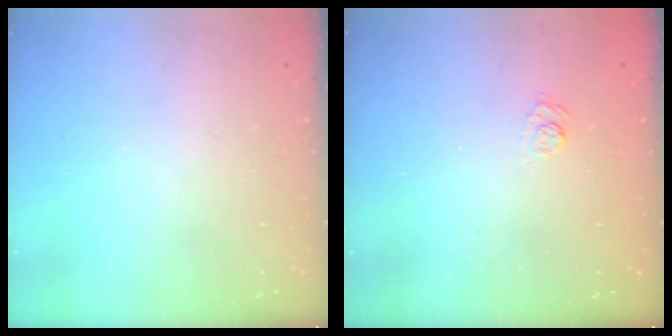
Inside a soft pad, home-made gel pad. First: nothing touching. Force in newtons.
{"total": 2.8, "press": 2.3, "slide": 1.6}